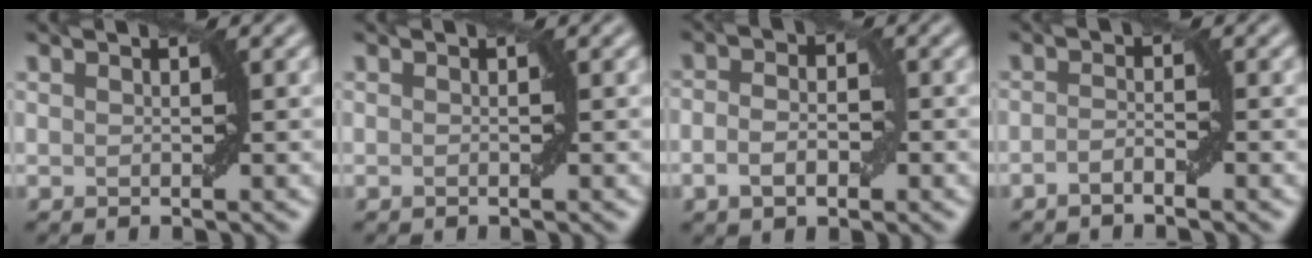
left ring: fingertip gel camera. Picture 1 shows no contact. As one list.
[{"total": 0.0}, {"total": 3.1, "force": [-0.9, 1.8, 2.3], "torque": [-0.042, 0.000, -0.017]}, {"total": 1.3, "force": [-0.9, 0.2, 0.9], "torque": [-0.017, 0.004, -0.018]}]